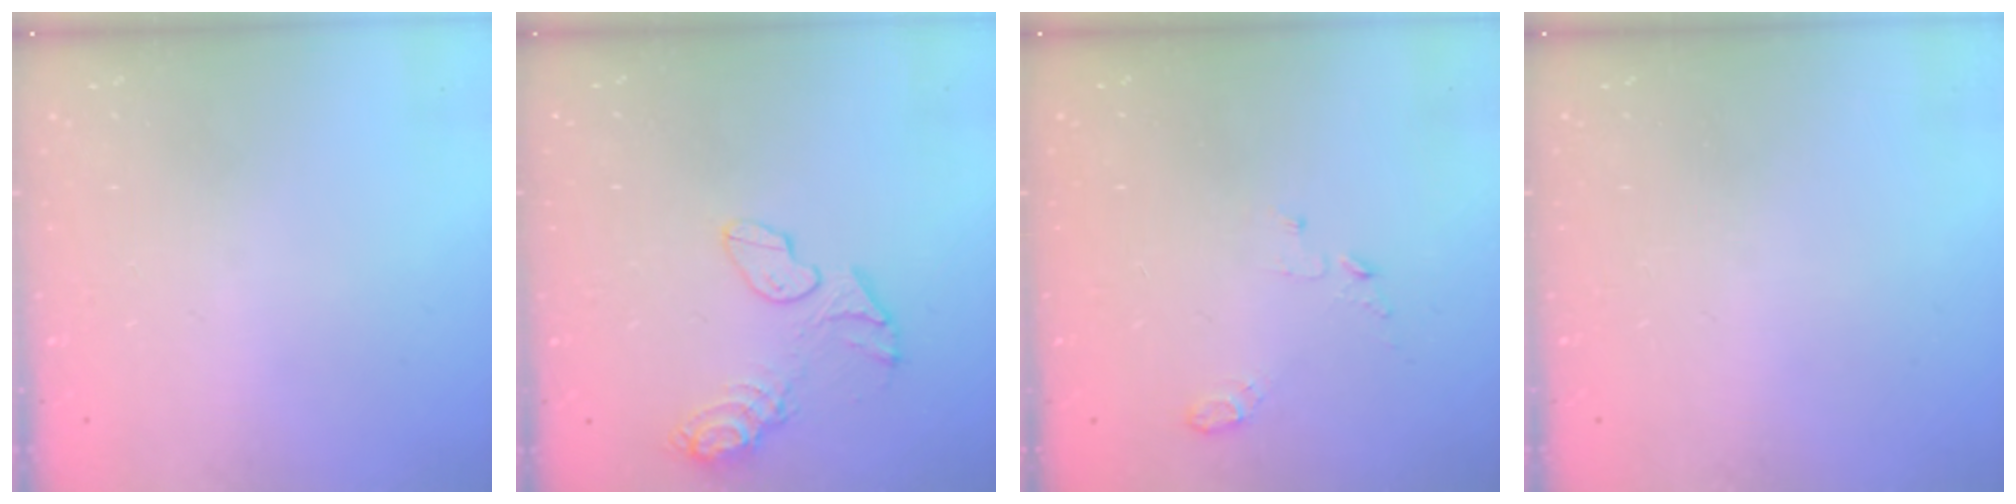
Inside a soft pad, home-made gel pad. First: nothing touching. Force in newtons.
{"total": 12.3, "press": 10.9, "slide": 5.6}
{"total": 4.7, "press": 4.6, "slide": 0.5}
{"total": 0.0}